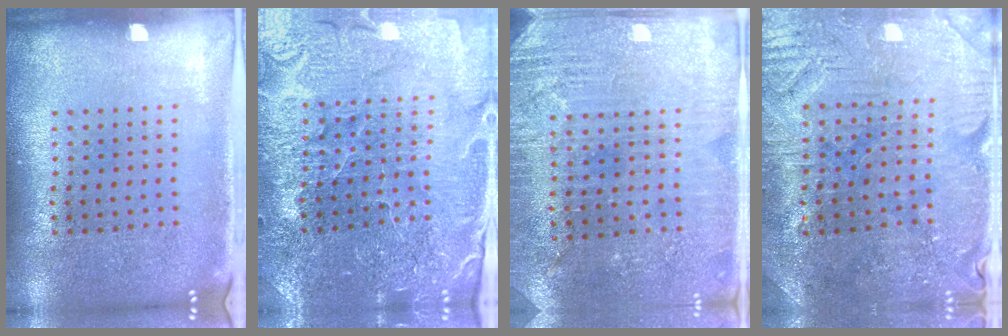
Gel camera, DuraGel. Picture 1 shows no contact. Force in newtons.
{"total": 3.3, "press": 3.3, "slide": 0.2}
{"total": 2.9, "press": 2.9, "slide": 0.4}
{"total": 1.4, "press": 1.4, "slide": 0.4}